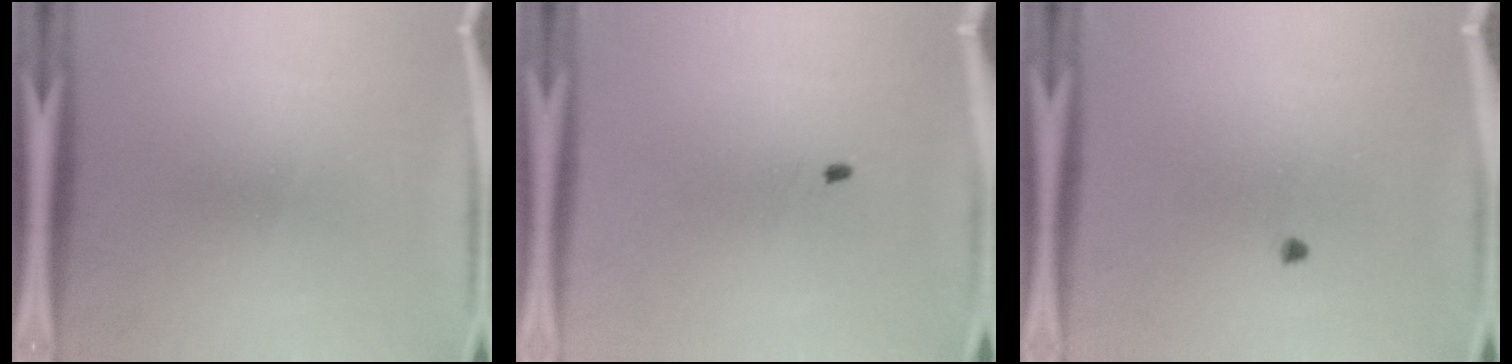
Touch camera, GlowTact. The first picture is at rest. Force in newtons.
{"total": 0.5}
{"total": 0.7}